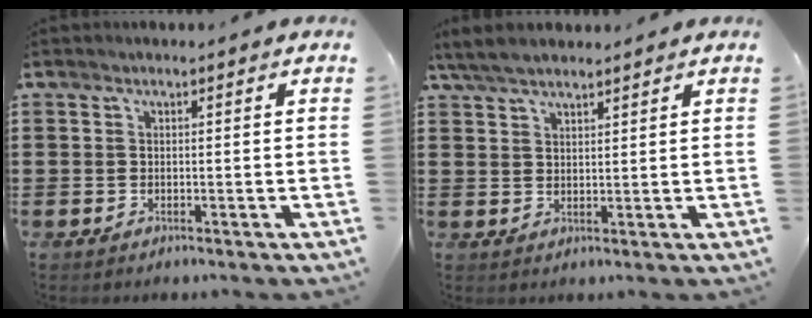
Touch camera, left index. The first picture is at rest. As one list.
[{"total": 4.0, "force": [3.5, 1.0, 1.7], "torque": [-0.043, -0.001, 0.067]}]